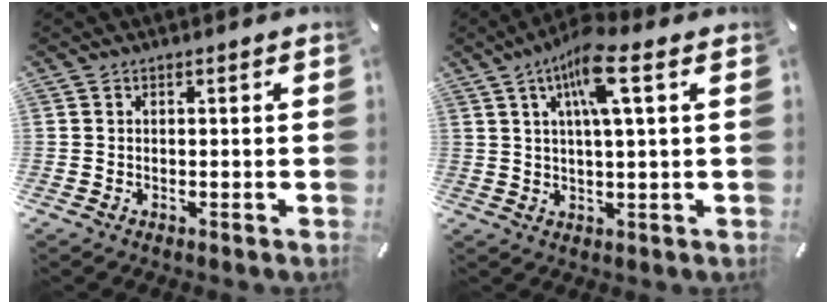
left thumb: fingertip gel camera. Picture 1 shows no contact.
{"total": 10.1, "force": [4.3, 1.9, 9.0], "torque": [-0.171, 0.005, 0.071]}